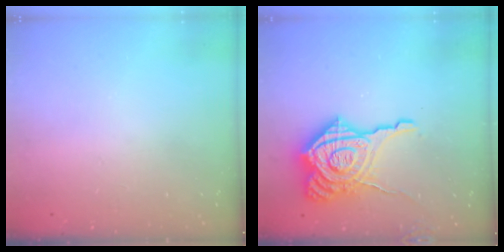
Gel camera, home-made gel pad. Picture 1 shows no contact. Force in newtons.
{"total": 20.6, "press": 20.5, "slide": 1.6}